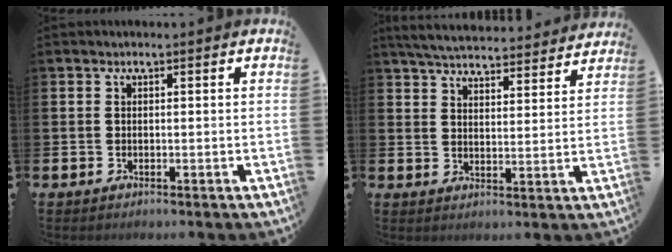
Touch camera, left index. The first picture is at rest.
{"total": 5.8, "force": [5.7, 0.7, 0.9], "torque": [-0.035, -0.038, 0.101]}